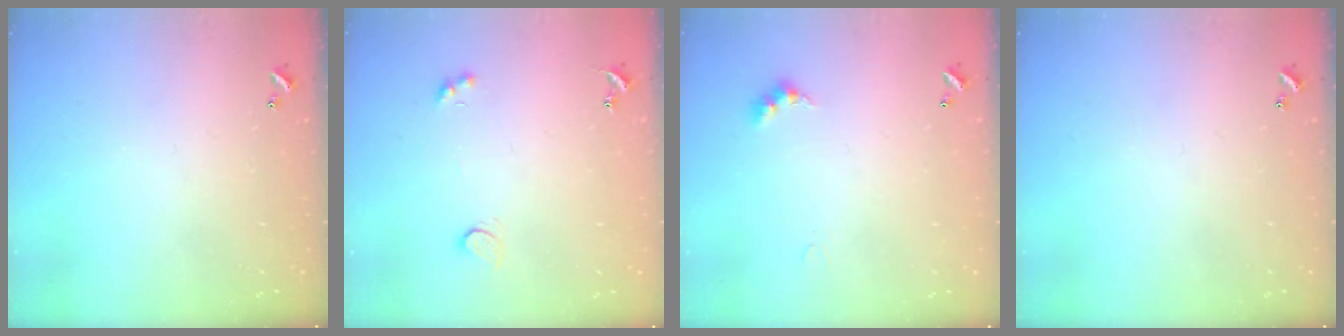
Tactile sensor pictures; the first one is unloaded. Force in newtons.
{"total": 2.6, "press": 2.3, "slide": 1.2}
{"total": 2.8, "press": 2.8, "slide": 0.5}
{"total": 0.0}